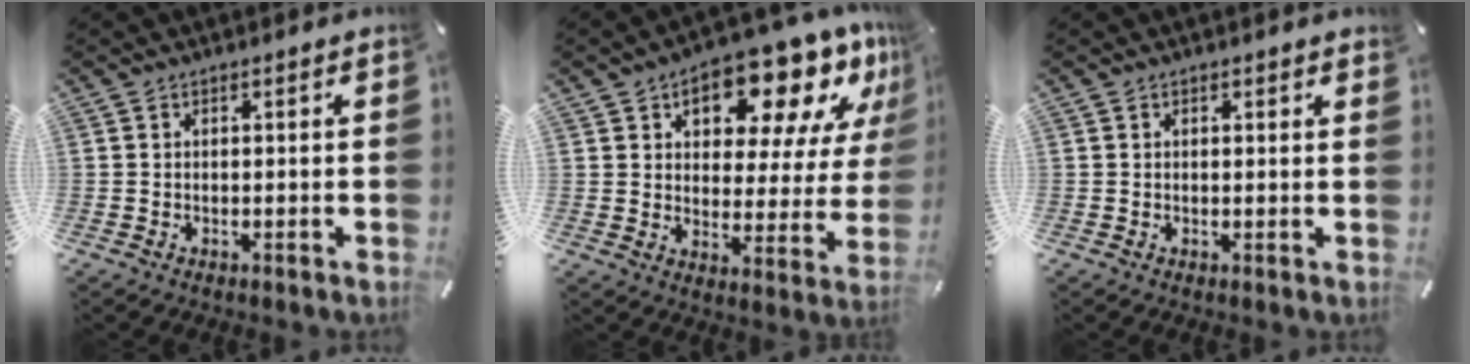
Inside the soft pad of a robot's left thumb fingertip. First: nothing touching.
{"total": 16.6, "force": [11.9, 7.5, 8.8], "torque": [-0.119, -0.083, 0.198]}
{"total": 0.5, "force": [0.3, 0.3, 0.3], "torque": [0.002, -0.003, 0.004]}